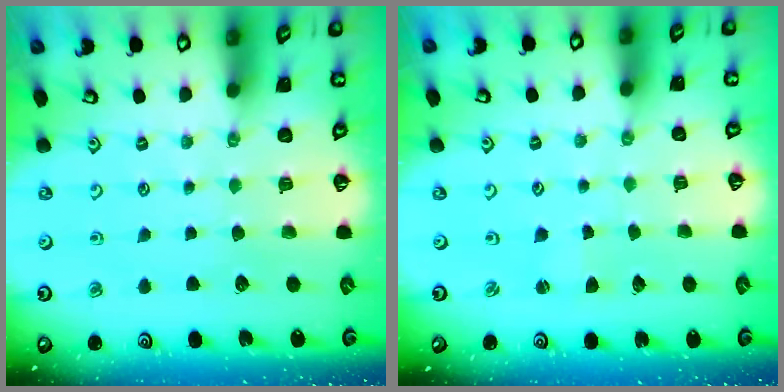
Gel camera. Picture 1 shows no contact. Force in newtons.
{"total": 1.4, "press": 1.4, "slide": 0.3}